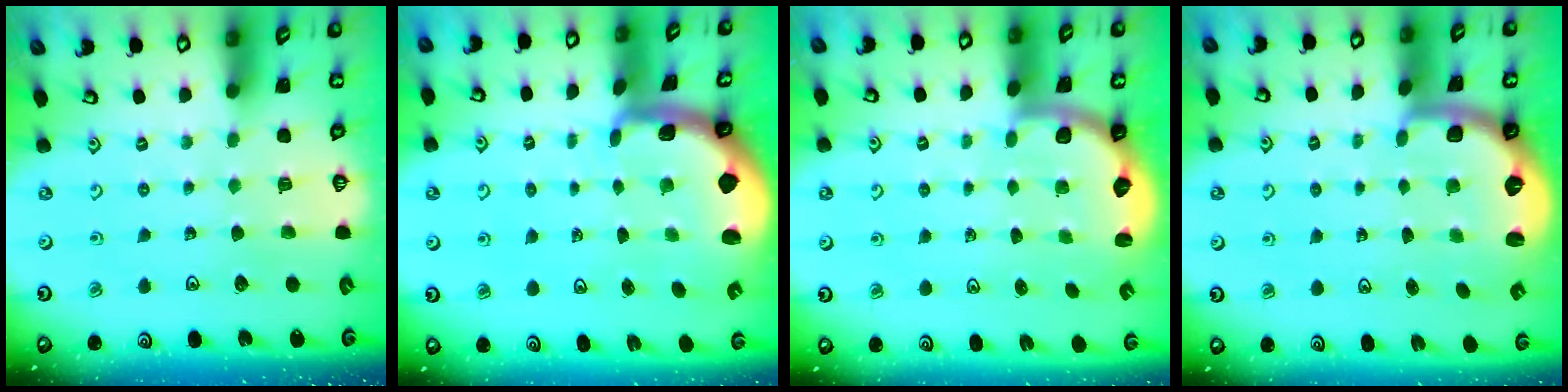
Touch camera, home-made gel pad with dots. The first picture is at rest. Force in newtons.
{"total": 1.9, "press": 1.9, "slide": 0.4}
{"total": 2.5, "press": 2.2, "slide": 1.3}
{"total": 2.1, "press": 2.0, "slide": 0.8}